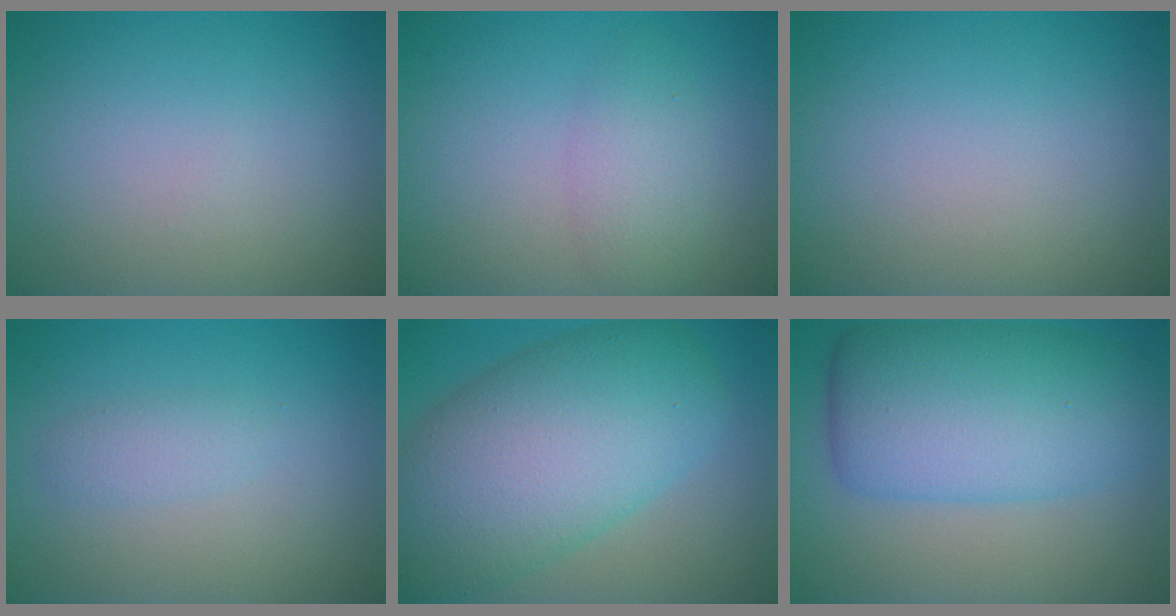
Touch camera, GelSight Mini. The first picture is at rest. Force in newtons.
{"total": 2.8, "press": 2.8, "slide": 0.2}
{"total": 0.0}
{"total": 1.3, "press": 1.3, "slide": 0.0}
{"total": 12.0, "press": 12.0, "slide": 0.4}
{"total": 9.3, "press": 9.3, "slide": 0.1}